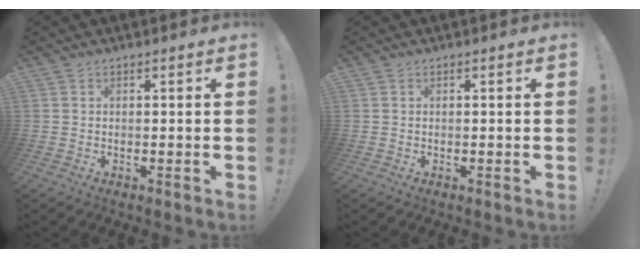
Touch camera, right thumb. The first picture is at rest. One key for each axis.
{"total": 0.0}